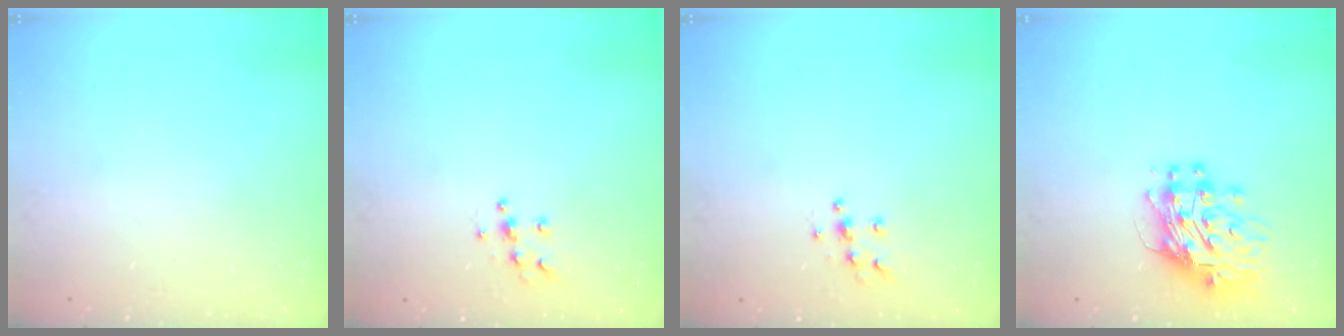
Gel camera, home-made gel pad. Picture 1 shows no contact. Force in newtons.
{"total": 6.2, "press": 6.2, "slide": 0.2}
{"total": 6.2, "press": 6.2, "slide": 0.2}
{"total": 12.0, "press": 11.9, "slide": 1.1}